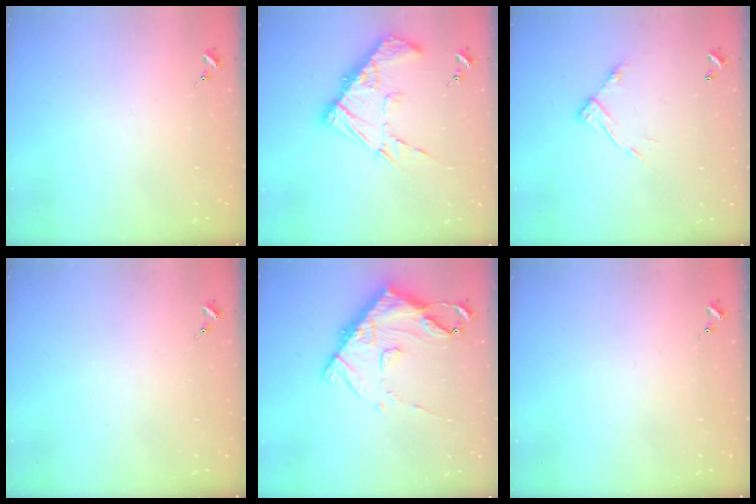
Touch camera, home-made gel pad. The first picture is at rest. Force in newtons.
{"total": 15.9, "press": 15.8, "slide": 1.5}
{"total": 9.4, "press": 9.4, "slide": 0.5}
{"total": 0.0}
{"total": 16.0, "press": 16.0, "slide": 1.2}
{"total": 0.0}